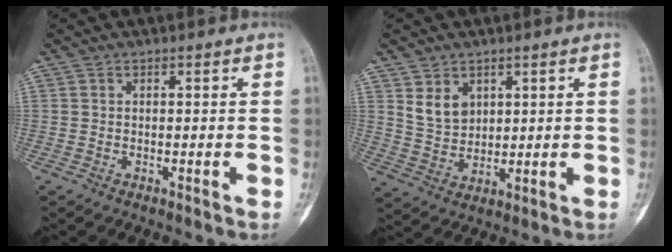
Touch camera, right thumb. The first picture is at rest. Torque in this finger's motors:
{"motor_torque": [-0.08, 0.09, 0.10, -0.05, 0.00]}